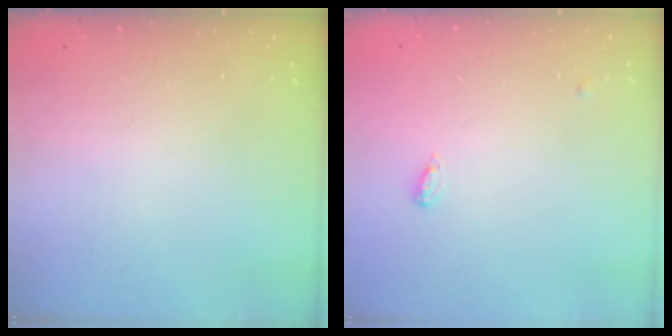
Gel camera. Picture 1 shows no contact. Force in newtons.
{"total": 4.0, "press": 3.9, "slide": 0.7}